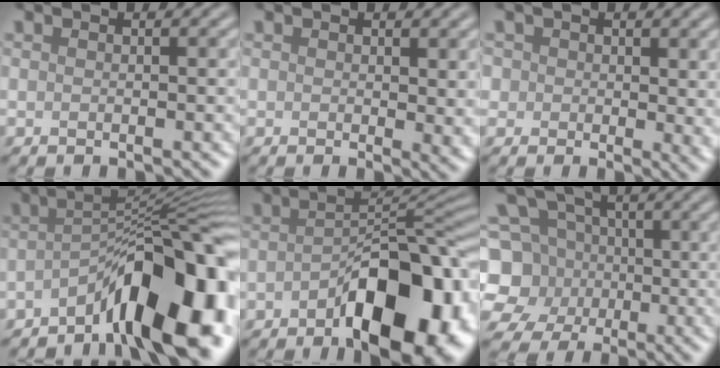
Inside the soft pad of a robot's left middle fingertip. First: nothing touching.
{"total": 2.1, "force": [0.8, 0.3, 1.9], "torque": [-0.021, -0.006, 0.017]}
{"total": 3.1, "force": [1.0, 2.2, 1.9], "torque": [-0.024, -0.006, 0.016]}
{"total": 12.3, "force": [-5.9, 3.5, 10.2], "torque": [-0.130, 0.010, -0.096]}
{"total": 12.1, "force": [-5.6, 5.0, 9.4], "torque": [-0.129, -0.002, -0.084]}
{"total": 7.6, "force": [-1.4, 7.1, 2.4], "torque": [-0.055, 0.021, -0.060]}